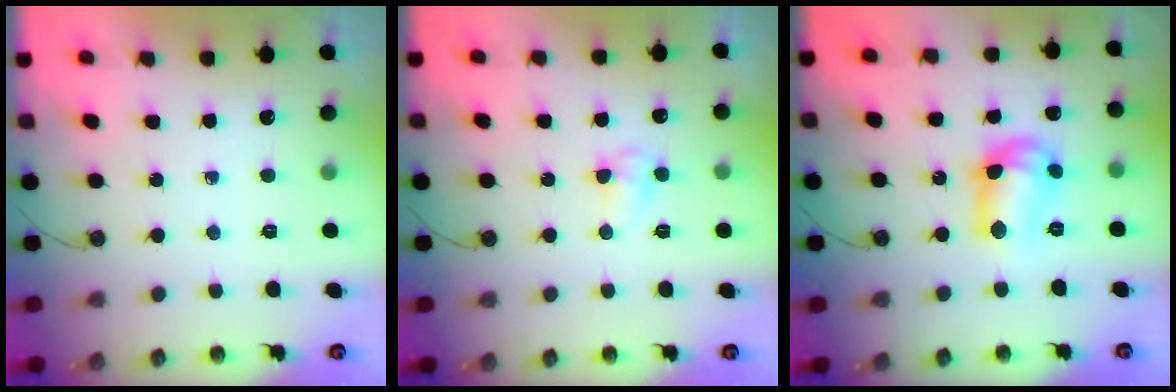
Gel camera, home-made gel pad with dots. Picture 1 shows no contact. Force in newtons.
{"total": 4.2, "press": 4.2, "slide": 0.8}
{"total": 11.7, "press": 11.7, "slide": 0.8}